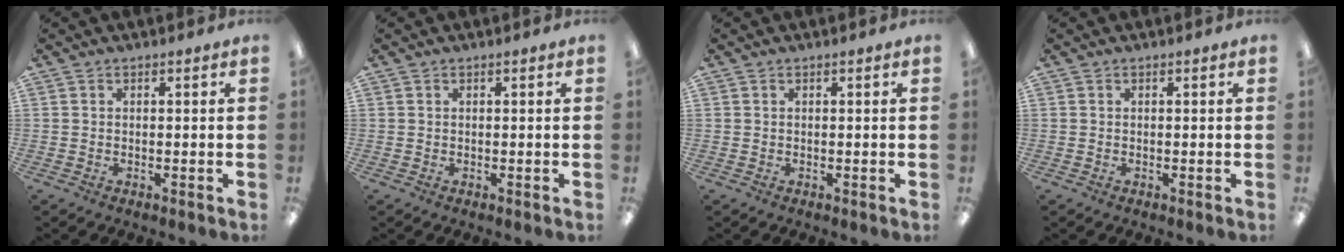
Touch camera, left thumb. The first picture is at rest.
{"total": 0.0}
{"total": 0.0}
{"total": 0.0}